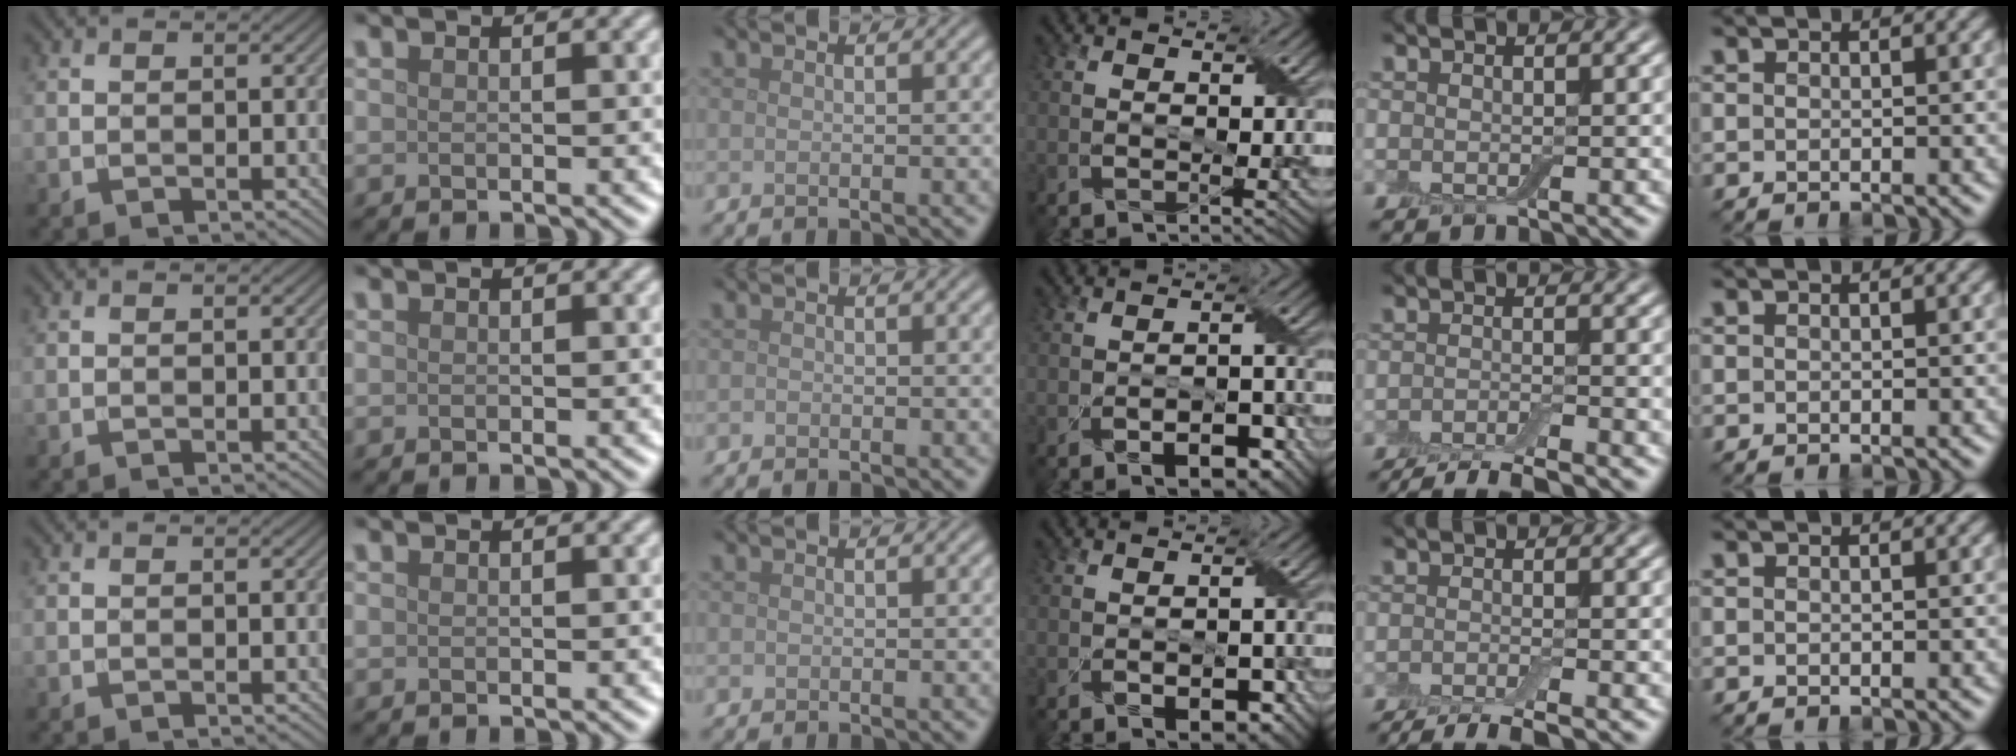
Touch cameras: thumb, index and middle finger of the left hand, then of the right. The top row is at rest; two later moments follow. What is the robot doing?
{"motion": "fold", "object": "cloth"}